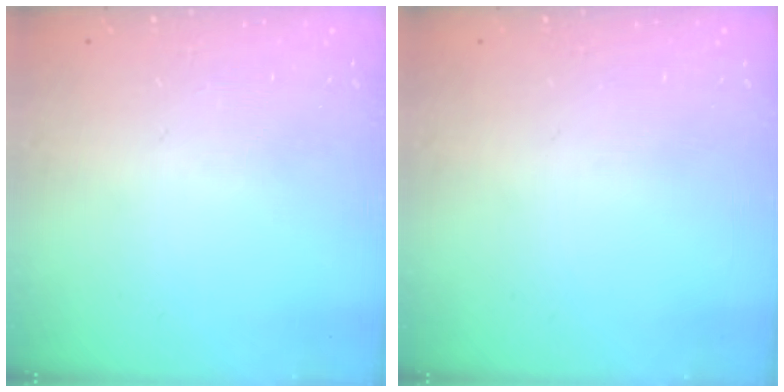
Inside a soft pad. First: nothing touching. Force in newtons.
{"total": 0.0}